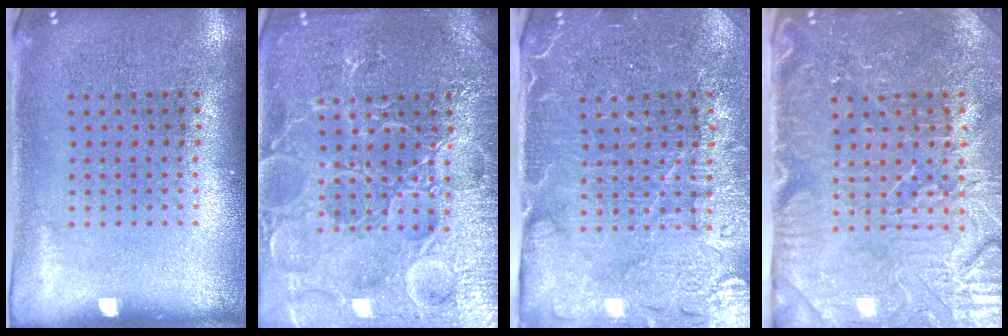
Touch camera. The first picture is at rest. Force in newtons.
{"total": 7.4, "press": 7.4, "slide": 0.9}
{"total": 4.6, "press": 4.2, "slide": 1.9}
{"total": 5.0, "press": 4.5, "slide": 2.2}